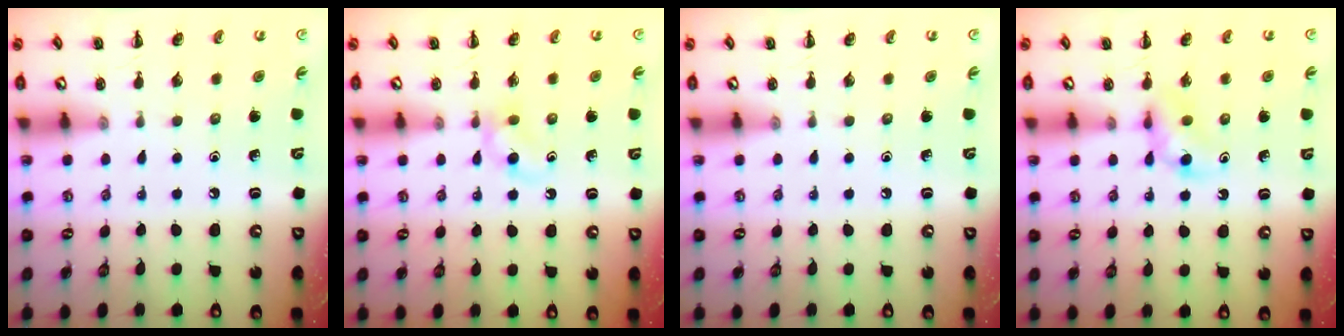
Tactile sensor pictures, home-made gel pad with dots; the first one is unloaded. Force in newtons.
{"total": 3.2, "press": 2.9, "slide": 1.3}
{"total": 0.0}
{"total": 4.9, "press": 4.7, "slide": 1.4}